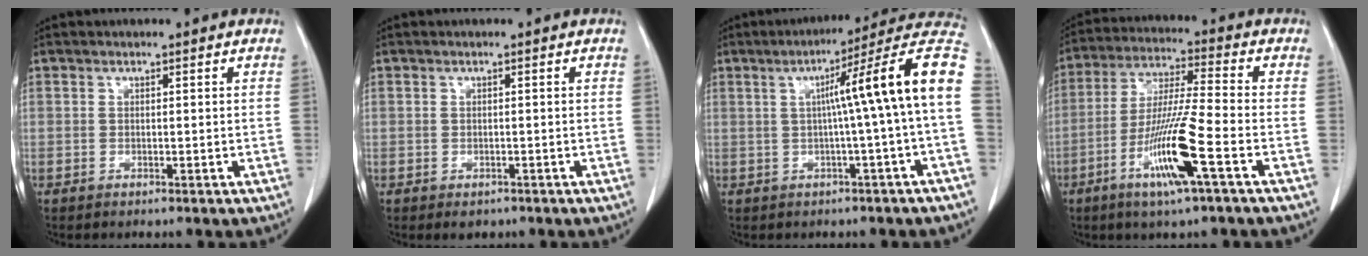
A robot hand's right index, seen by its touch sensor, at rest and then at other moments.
{"total": 1.5, "force": [-0.9, 1.1, 0.5], "torque": [-0.007, 0.000, -0.005]}
{"total": 13.9, "force": [1.0, -1.6, 13.8], "torque": [-0.176, 0.033, 0.007]}
{"total": 12.8, "force": [-5.3, -0.3, 11.6], "torque": [-0.231, -0.017, -0.103]}